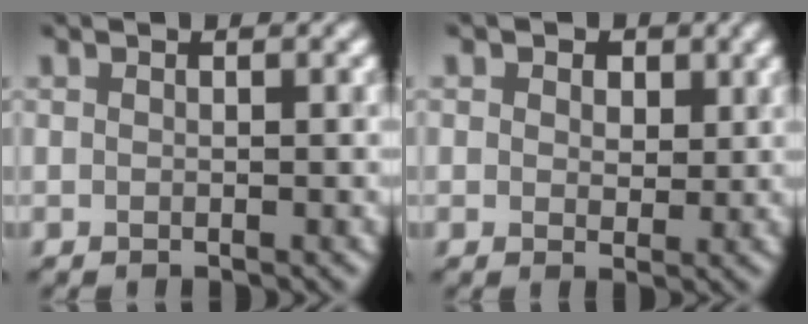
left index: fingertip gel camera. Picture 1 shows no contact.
{"total": 3.1, "force": [1.4, 2.2, 1.6], "torque": [-0.026, 0.001, 0.004]}